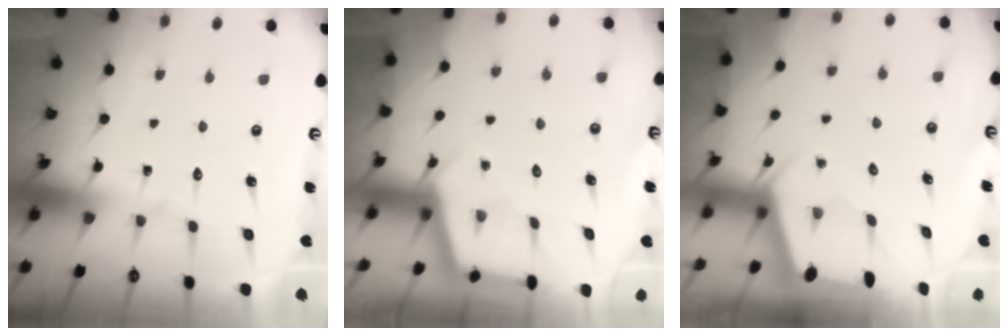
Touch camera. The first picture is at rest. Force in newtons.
{"total": 2.8, "press": 2.8, "slide": 0.3}
{"total": 1.8, "press": 1.8, "slide": 0.3}